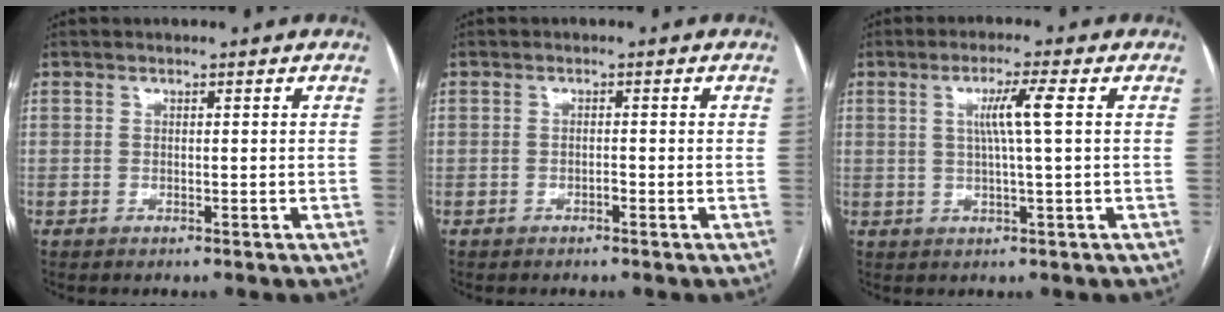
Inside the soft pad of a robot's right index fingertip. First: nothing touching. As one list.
[{"total": 0.7, "force": [-0.5, 0.2, 0.4], "torque": [-0.008, 0.001, -0.010]}, {"total": 5.0, "force": [1.0, -0.7, 4.9], "torque": [-0.090, 0.002, 0.020]}]